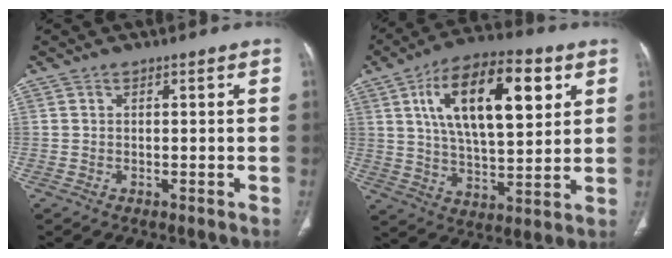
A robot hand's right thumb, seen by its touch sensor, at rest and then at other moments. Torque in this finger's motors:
{"motor_torque": [-0.46, 2.17, 1.45, 0.97, 0.18]}